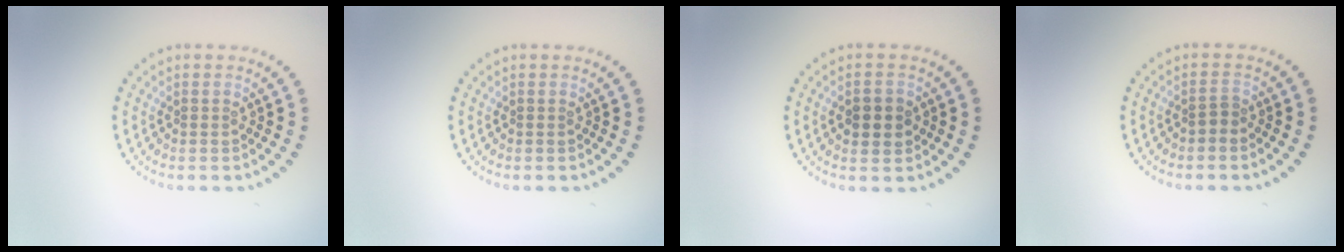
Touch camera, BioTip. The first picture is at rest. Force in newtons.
{"total": 0.0}
{"total": 2.6, "press": 2.6, "slide": 0.1}
{"total": 1.1, "press": 0.9, "slide": 0.7}